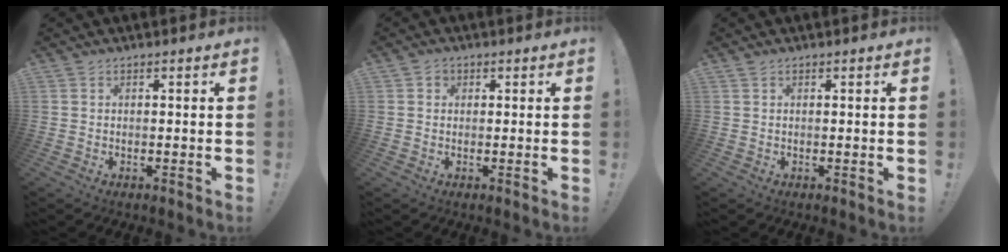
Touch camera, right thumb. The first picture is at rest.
{"total": 1.6, "force": [0.7, 1.4, 0.3], "torque": [-0.001, -0.001, 0.011]}
{"total": 0.6, "force": [0.5, 0.0, 0.3], "torque": [-0.003, -0.002, 0.009]}